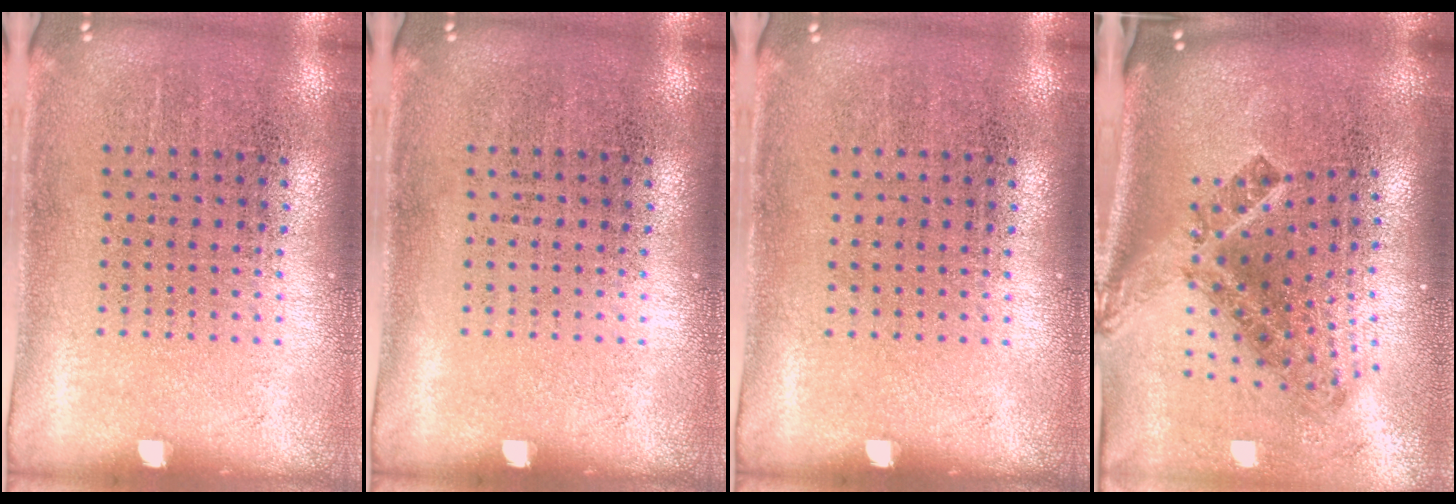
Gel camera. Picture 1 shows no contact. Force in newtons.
{"total": 0.0}
{"total": 0.0}
{"total": 2.5, "press": 1.5, "slide": 2.0}